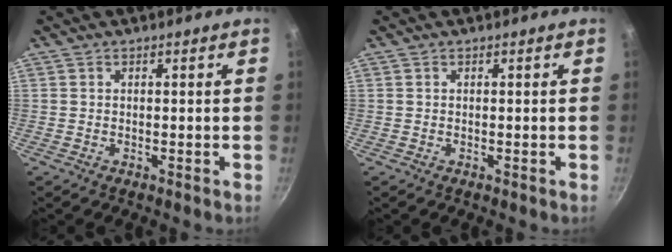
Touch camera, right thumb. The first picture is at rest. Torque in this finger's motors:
{"motor_torque": [0.00, 0.00, 0.00, 0.00, 0.00]}